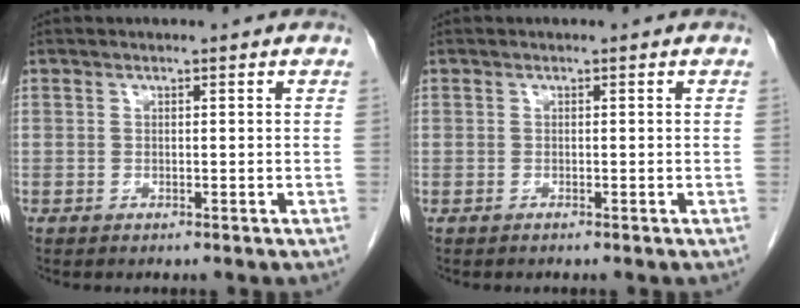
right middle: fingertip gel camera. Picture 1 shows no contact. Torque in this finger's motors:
{"motor_torque": [0.87, -0.58, -0.03, 0.01]}